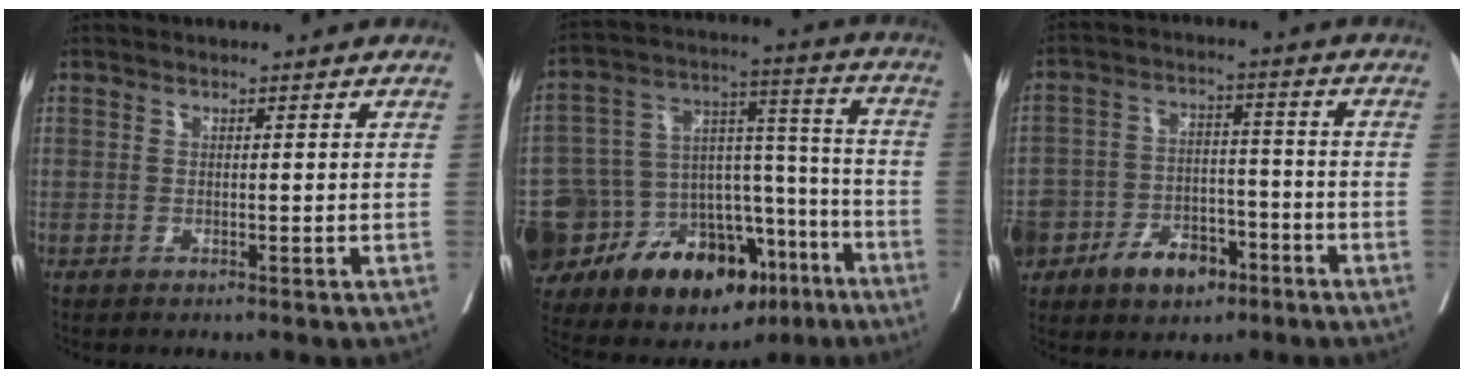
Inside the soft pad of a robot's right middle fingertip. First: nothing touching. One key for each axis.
{"total": 30.1, "fx": -16.1, "fy": 16.2, "fz": 19.5, "tx": -0.357, "ty": 0.025, "tz": -0.244}
{"total": 15.8, "fx": -8.2, "fy": 10.6, "fz": 8.3, "tx": -0.195, "ty": 0.017, "tz": -0.130}